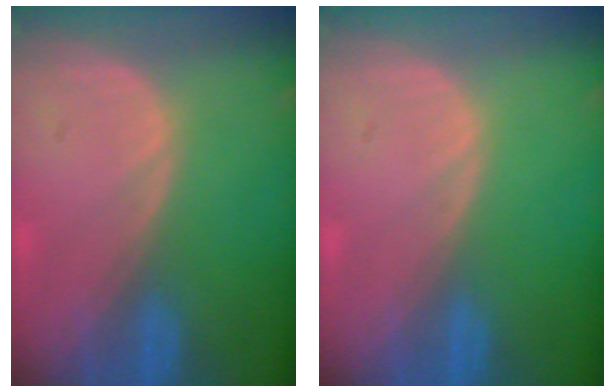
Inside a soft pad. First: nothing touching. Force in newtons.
{"total": 0.0}